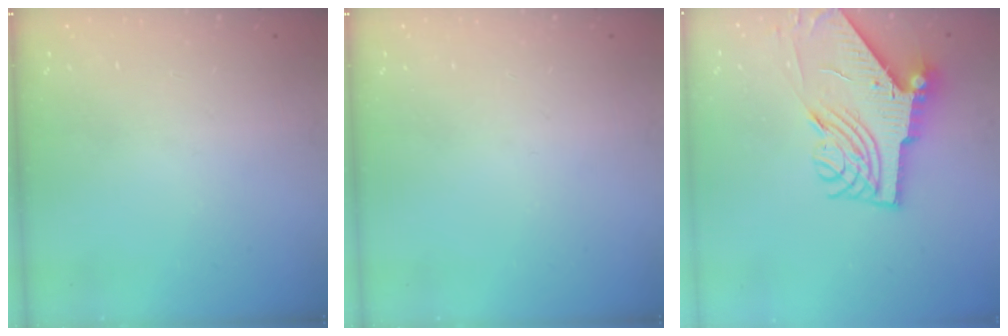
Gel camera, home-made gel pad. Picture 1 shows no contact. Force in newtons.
{"total": 0.0}
{"total": 11.4, "press": 11.3, "slide": 1.2}